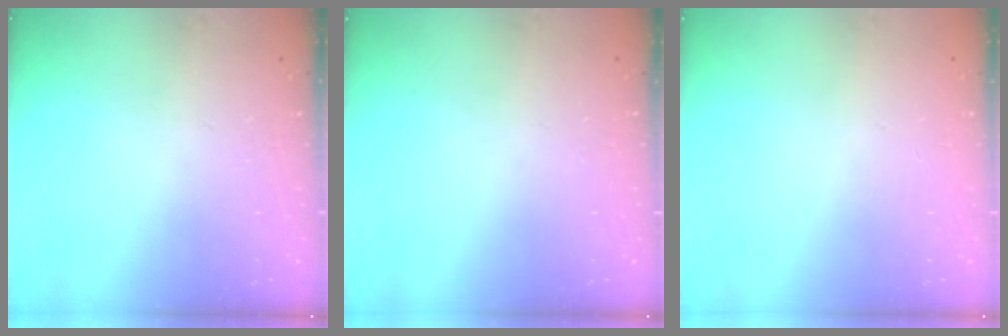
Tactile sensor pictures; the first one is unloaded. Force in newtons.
{"total": 0.0}
{"total": 0.0}